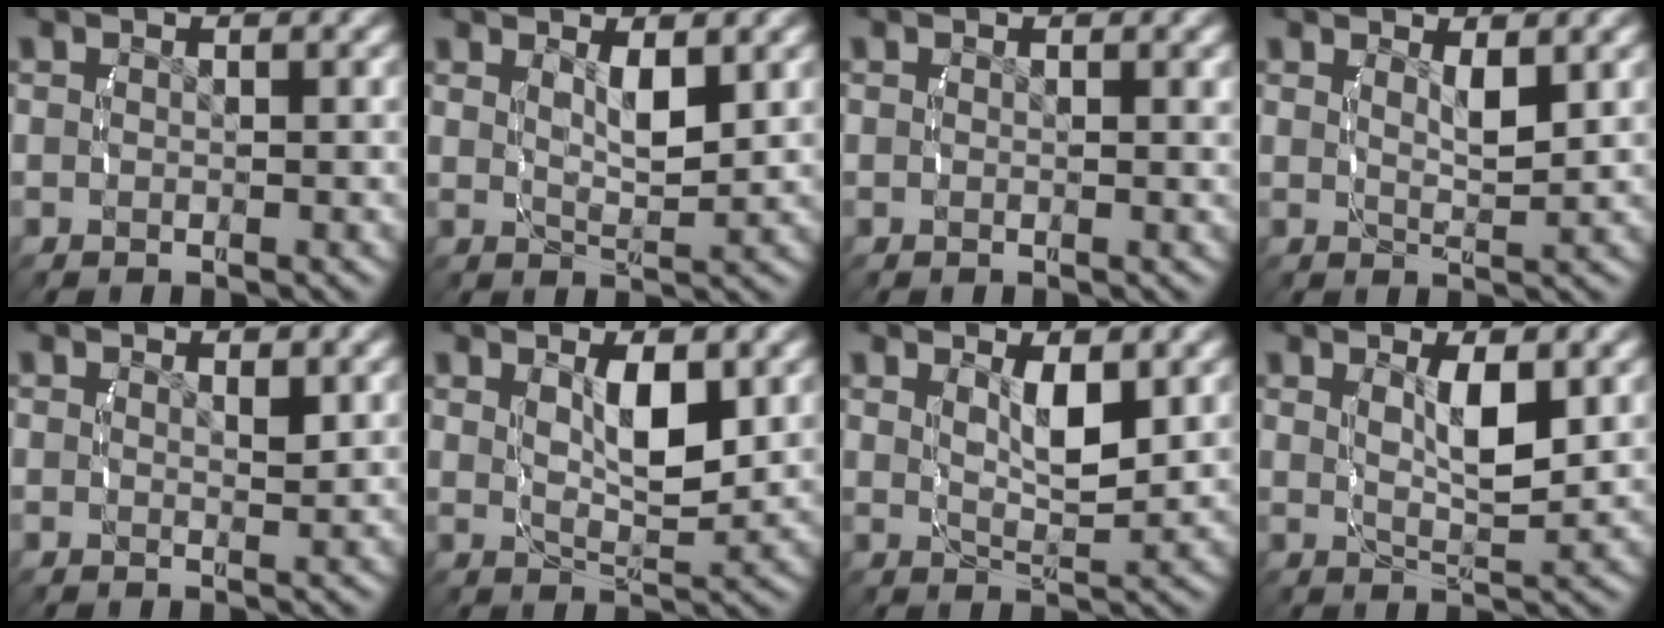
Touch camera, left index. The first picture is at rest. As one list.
[{"total": 2.5, "force": [1.1, 0.3, 2.3], "torque": [-0.037, -0.013, 0.027]}, {"total": 0.0}, {"total": 2.0, "force": [1.2, -0.1, 1.6], "torque": [-0.026, -0.015, 0.028]}, {"total": 0.8, "force": [0.7, -0.2, 0.4], "torque": [-0.006, -0.008, 0.015]}, {"total": 4.1, "force": [1.0, 1.1, 3.8], "torque": [-0.065, -0.016, 0.028]}, {"total": 3.4, "force": [1.1, 0.7, 3.1], "torque": [-0.054, -0.015, 0.029]}, {"total": 3.7, "force": [1.0, 0.7, 3.5], "torque": [-0.062, -0.013, 0.027]}]